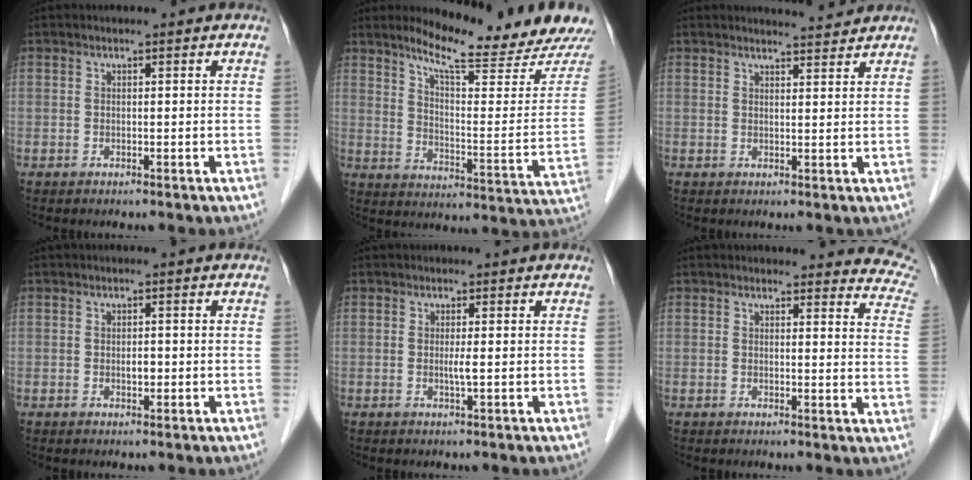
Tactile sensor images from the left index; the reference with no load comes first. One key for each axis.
{"total": 16.5, "fx": 15.1, "fy": -0.9, "fz": 6.4, "tx": -0.104, "ty": -0.077, "tz": 0.207}
{"total": 3.9, "fx": 3.9, "fy": -0.1, "fz": 0.4, "tx": -0.016, "ty": 0.002, "tz": 0.052}
{"total": 1.2, "fx": -0.2, "fy": 0.6, "fz": 1.0, "tx": -0.017, "ty": 0.001, "tz": -0.002}
{"total": 1.3, "fx": 0.0, "fy": -0.3, "fz": 1.2, "tx": -0.026, "ty": -0.002, "tz": -0.001}
{"total": 11.8, "fx": 11.5, "fy": 2.1, "fz": 1.2, "tx": 0.030, "ty": -0.072, "tz": 0.082}